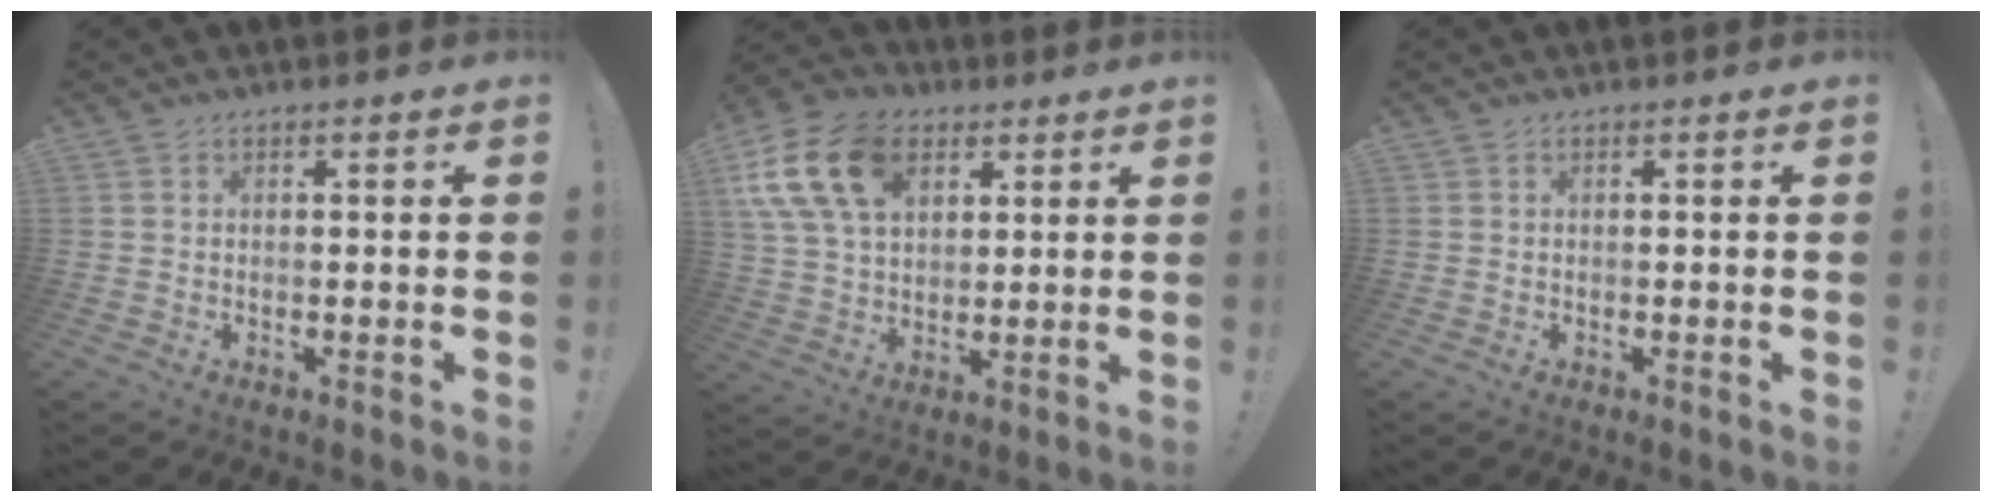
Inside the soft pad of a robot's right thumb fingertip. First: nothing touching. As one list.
[{"total": 17.7, "force": [7.4, 12.0, 10.7], "torque": [-0.202, -0.026, 0.138]}, {"total": 0.0}]